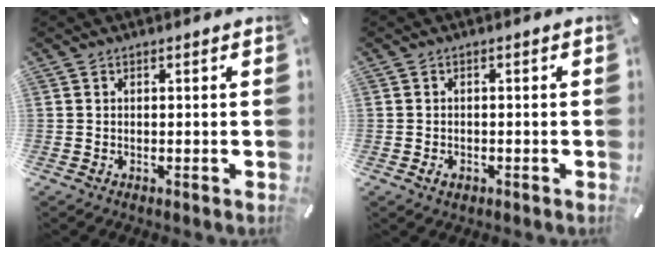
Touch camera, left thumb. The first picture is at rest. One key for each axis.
{"total": 1.5, "fx": -0.8, "fy": 1.0, "fz": 0.8, "tx": -0.017, "ty": 0.004, "tz": -0.015}